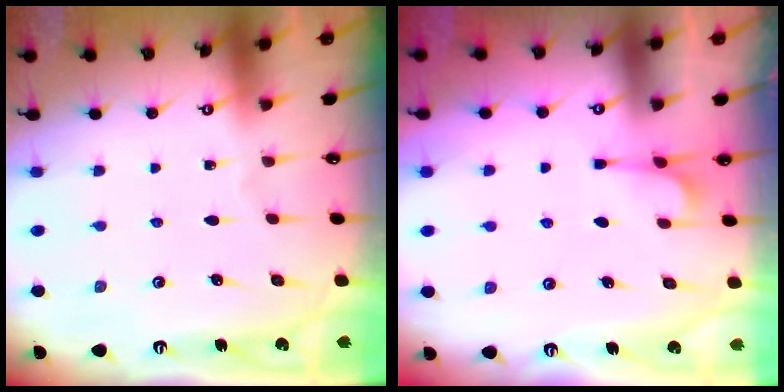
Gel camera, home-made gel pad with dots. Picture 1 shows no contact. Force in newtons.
{"total": 2.4, "press": 2.2, "slide": 1.0}